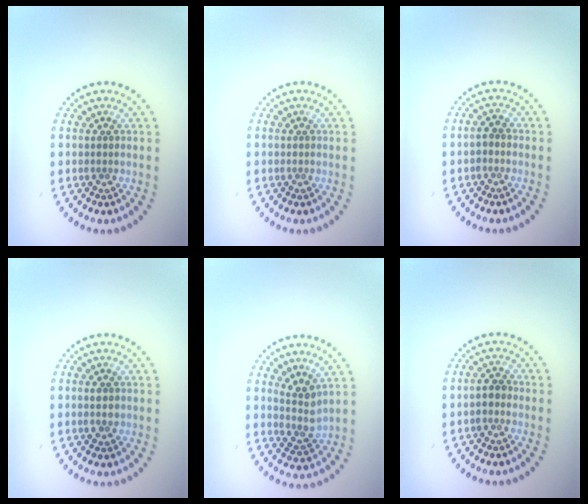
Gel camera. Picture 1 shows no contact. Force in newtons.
{"total": 0.0}
{"total": 1.1, "press": 1.0, "slide": 0.4}
{"total": 1.0, "press": 1.0, "slide": 0.0}
{"total": 2.5, "press": 2.0, "slide": 1.5}
{"total": 1.6, "press": 1.4, "slide": 0.7}